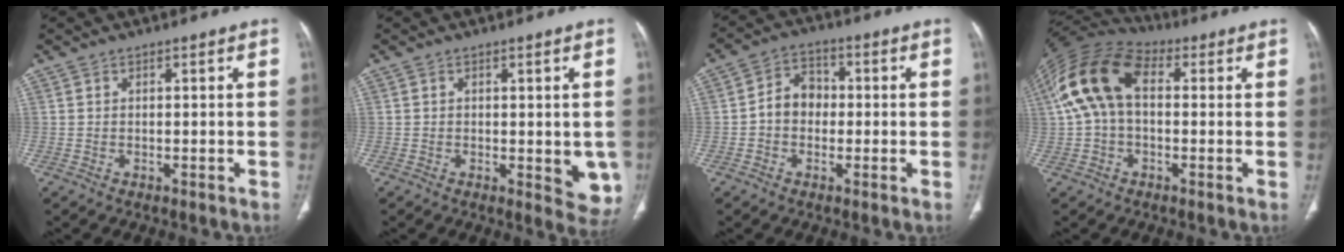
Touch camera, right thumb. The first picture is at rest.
{"total": 6.7, "force": [-0.8, 2.9, 6.0], "torque": [-0.046, -0.012, -0.007]}
{"total": 6.3, "force": [-0.6, 5.1, 3.6], "torque": [-0.041, 0.023, -0.024]}
{"total": 14.9, "force": [2.1, 9.2, 11.5], "torque": [-0.229, 0.044, 0.029]}